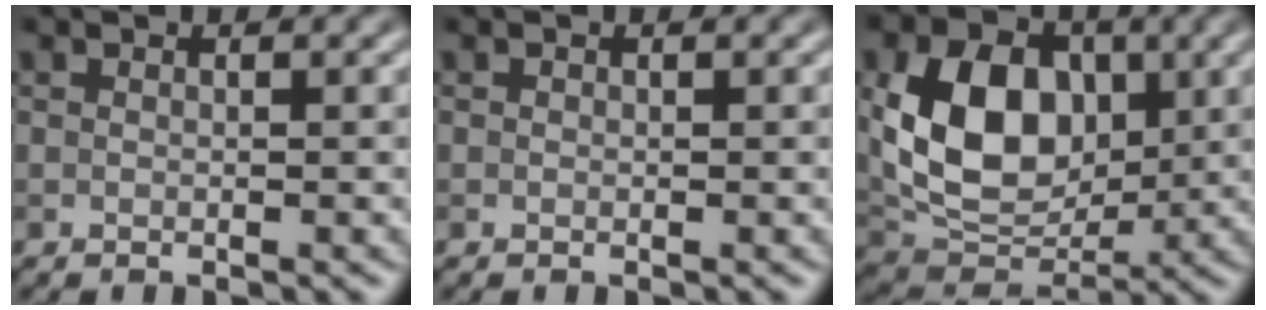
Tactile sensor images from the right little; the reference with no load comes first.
{"total": 0.0}
{"total": 9.6, "force": [1.3, 6.9, 6.6], "torque": [-0.135, -0.003, 0.023]}